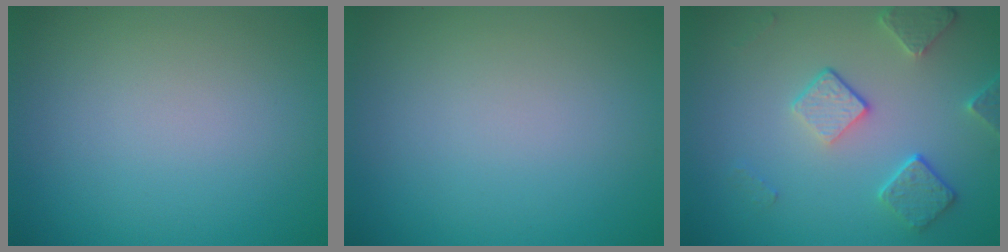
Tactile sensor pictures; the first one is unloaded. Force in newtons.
{"total": 0.0}
{"total": 4.0, "press": 3.2, "slide": 2.5}